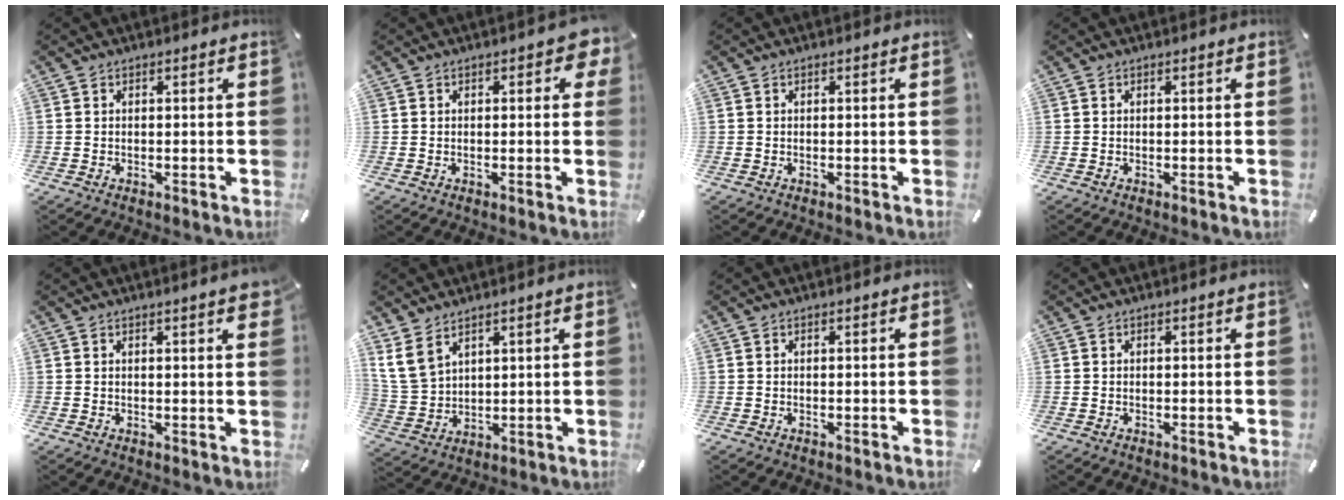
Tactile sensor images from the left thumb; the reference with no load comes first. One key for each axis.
{"total": 3.8, "fx": 0.9, "fy": 1.8, "fz": 3.2, "tx": -0.031, "ty": -0.004, "tz": 0.010}
{"total": 0.0}
{"total": 0.0}
{"total": 2.6, "fx": 1.4, "fy": 0.3, "fz": 2.2, "tx": -0.036, "ty": -0.002, "tz": 0.022}
{"total": 7.9, "fx": 5.1, "fy": 5.1, "fz": 3.3, "tx": -0.096, "ty": -0.016, "tz": 0.096}
{"total": 0.0}
{"total": 0.0}